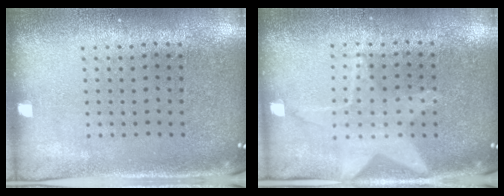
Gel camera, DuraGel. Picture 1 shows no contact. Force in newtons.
{"total": 1.1, "press": 1.1, "slide": 0.1}